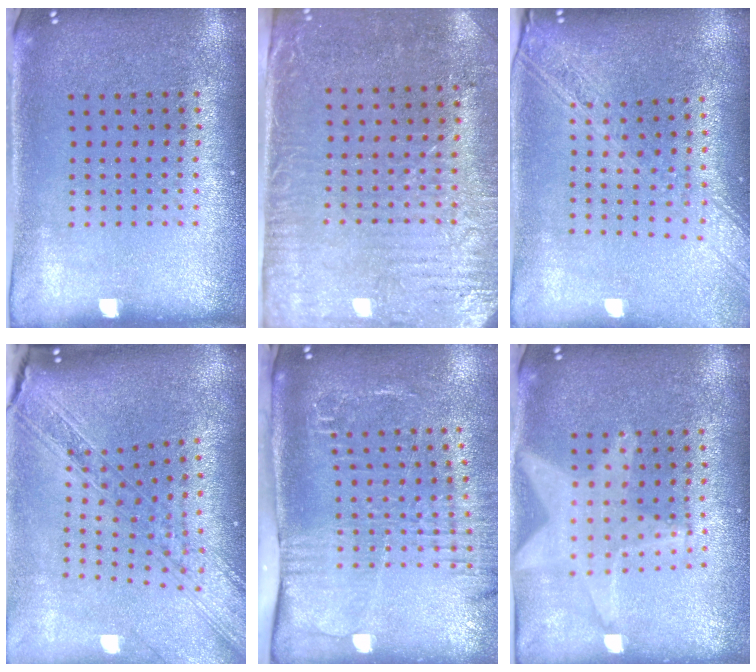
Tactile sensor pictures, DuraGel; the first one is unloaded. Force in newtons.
{"total": 3.2, "press": 2.7, "slide": 1.7}
{"total": 2.2, "press": 1.9, "slide": 1.2}
{"total": 2.4, "press": 2.0, "slide": 1.3}
{"total": 2.7, "press": 2.1, "slide": 1.6}
{"total": 1.9, "press": 1.6, "slide": 1.0}